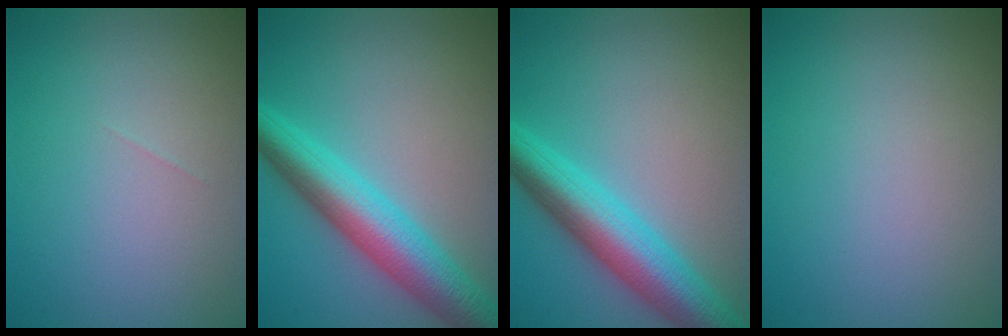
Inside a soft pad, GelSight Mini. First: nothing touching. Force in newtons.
{"total": 7.4, "press": 7.4, "slide": 0.1}
{"total": 7.4, "press": 7.4, "slide": 0.3}
{"total": 0.0}